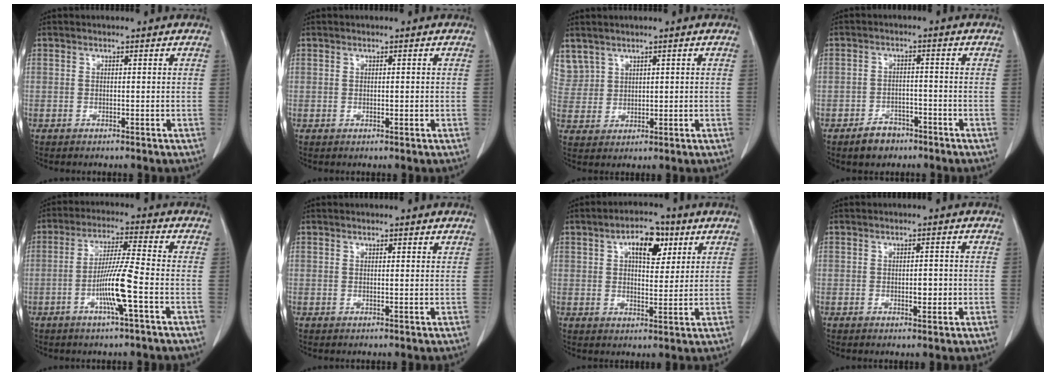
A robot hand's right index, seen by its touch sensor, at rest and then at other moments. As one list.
[{"total": 1.1, "force": [-0.1, 0.7, 0.9], "torque": [-0.020, 0.000, 0.002]}, {"total": 4.9, "force": [2.7, 4.0, 0.9], "torque": [-0.027, 0.019, 0.071]}, {"total": 5.0, "force": [-3.4, 3.1, 1.8], "torque": [-0.034, 0.006, -0.051]}, {"total": 9.0, "force": [-2.9, -0.1, 8.5], "torque": [-0.164, -0.003, -0.056]}, {"total": 1.5, "force": [1.0, 0.6, 0.9], "torque": [-0.023, 0.001, 0.017]}, {"total": 8.7, "force": [3.7, 4.3, 6.6], "torque": [-0.109, 0.019, 0.063]}, {"total": 2.9, "force": [-0.3, 1.5, 2.5], "torque": [-0.040, 0.000, 0.001]}]